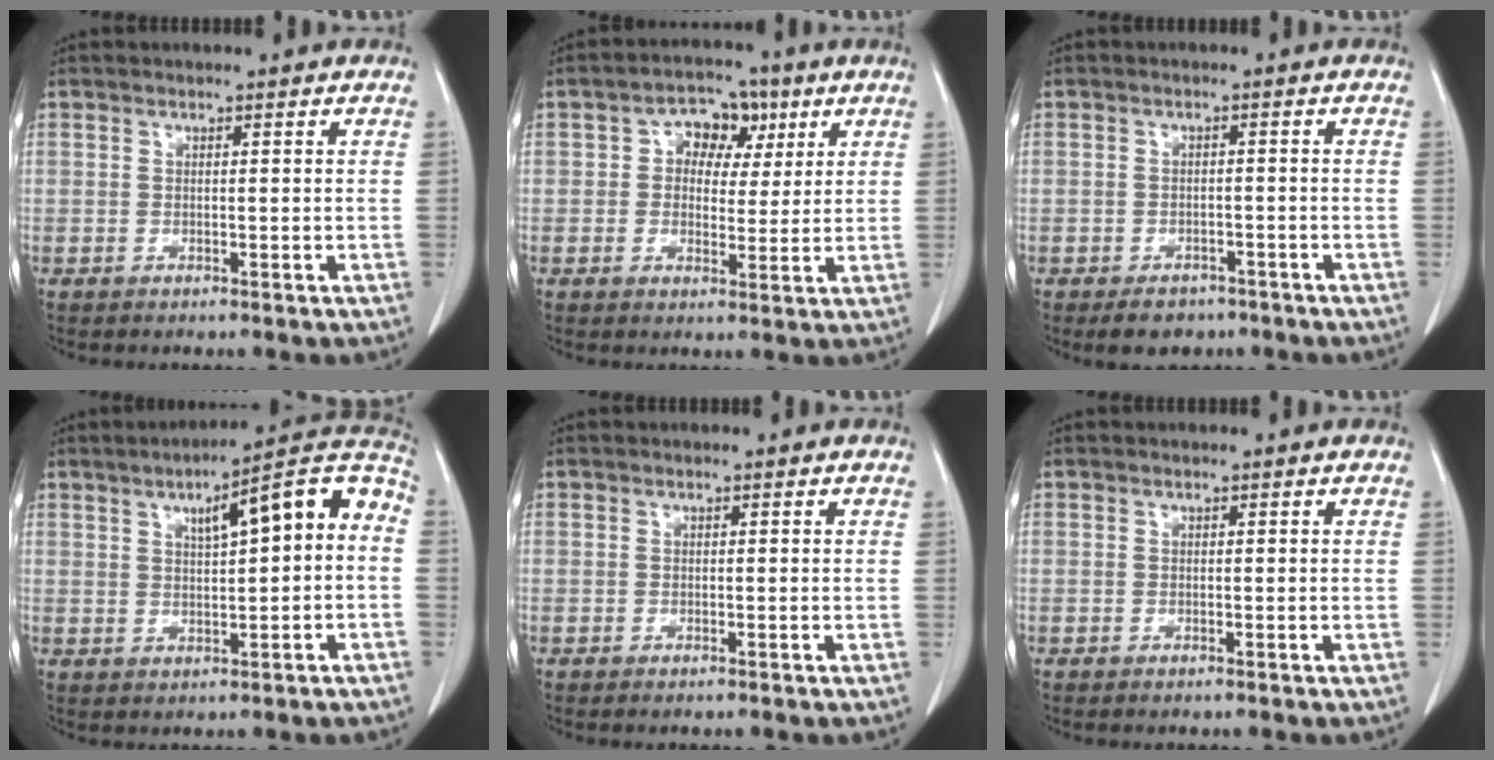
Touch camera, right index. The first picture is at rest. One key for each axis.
{"total": 6.6, "fx": 2.2, "fy": 4.8, "fz": 4.0, "tx": -0.052, "ty": 0.024, "tz": 0.033}
{"total": 4.4, "fx": -3.2, "fy": 2.6, "fz": 1.4, "tx": -0.017, "ty": 0.004, "tz": -0.041}
{"total": 12.0, "fx": 2.2, "fy": 2.4, "fz": 11.5, "tx": -0.154, "ty": 0.040, "tz": 0.025}
{"total": 1.0, "fx": -0.8, "fy": 0.1, "fz": 0.5, "tx": -0.010, "ty": -0.002, "tz": -0.010}
{"total": 0.7, "fx": -0.6, "fy": 0.1, "fz": 0.4, "tx": -0.009, "ty": -0.001, "tz": -0.008}